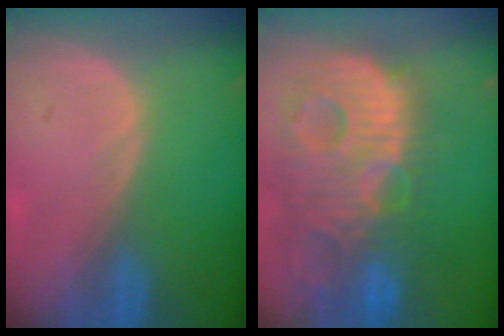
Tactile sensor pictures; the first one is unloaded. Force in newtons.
{"total": 14.1, "press": 12.2, "slide": 7.0}